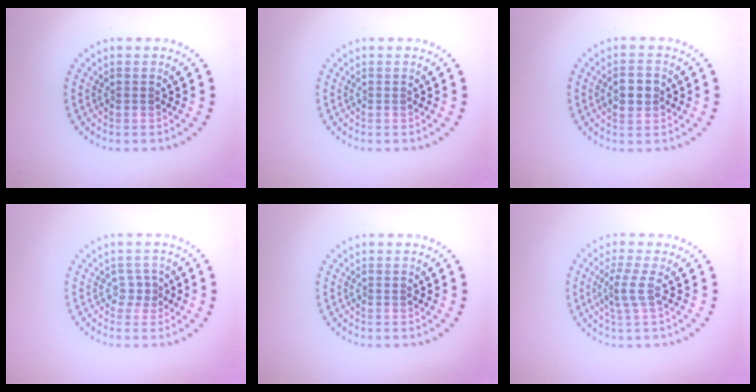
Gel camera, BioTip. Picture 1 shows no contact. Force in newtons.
{"total": 0.0}
{"total": 2.3, "press": 2.3, "slide": 0.2}
{"total": 1.1, "press": 0.8, "slide": 0.7}
{"total": 0.0}
{"total": 2.2, "press": 1.5, "slide": 1.6}